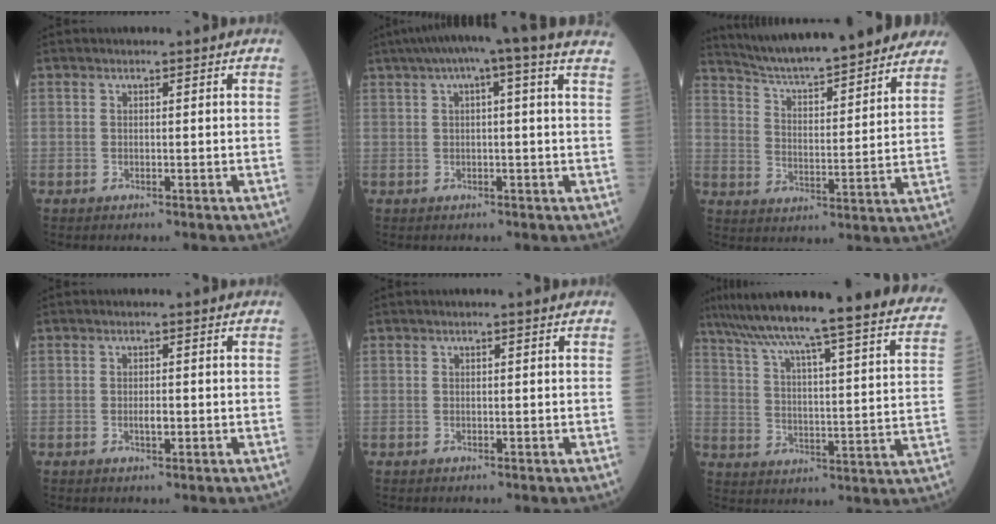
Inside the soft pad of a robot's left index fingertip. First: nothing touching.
{"total": 12.4, "force": [8.5, 0.5, 9.1], "torque": [-0.145, 0.054, 0.101]}
{"total": 22.1, "force": [19.8, 2.6, 9.5], "torque": [-0.148, 0.004, 0.277]}
{"total": 1.3, "force": [-0.4, 0.5, 1.2], "torque": [-0.023, 0.000, -0.006]}
{"total": 0.0}
{"total": 31.9, "force": [27.9, 0.6, 15.5], "torque": [-0.248, -0.061, 0.357]}